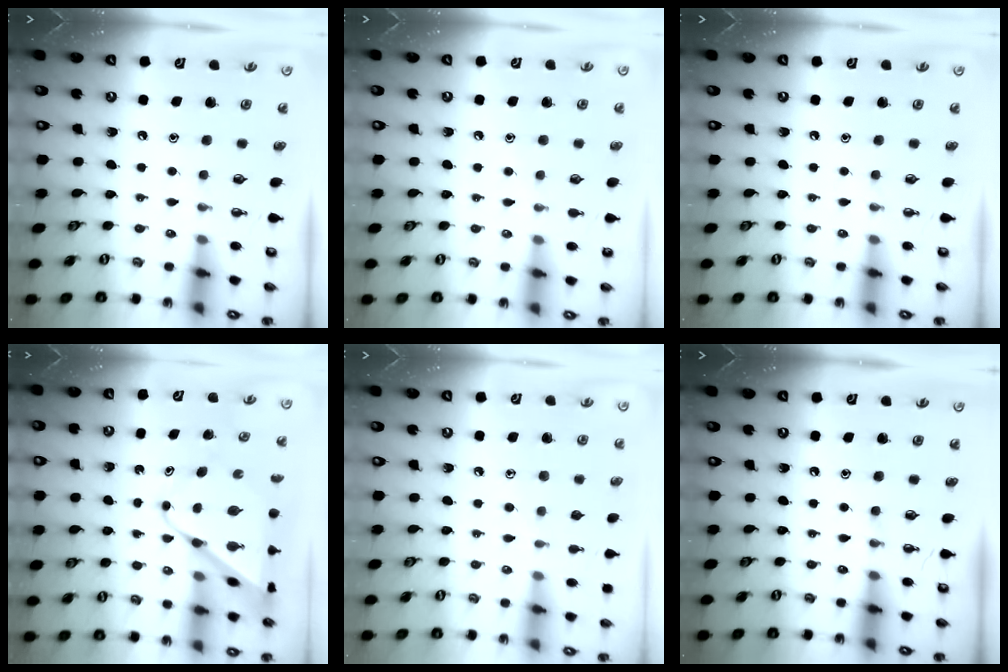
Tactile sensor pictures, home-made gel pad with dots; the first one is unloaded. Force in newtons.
{"total": 2.7, "press": 2.6, "slide": 0.3}
{"total": 0.0}
{"total": 10.0, "press": 10.0, "slide": 0.5}
{"total": 6.8, "press": 6.8, "slide": 0.6}
{"total": 0.0}